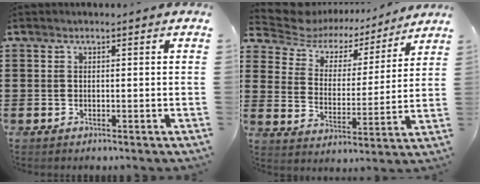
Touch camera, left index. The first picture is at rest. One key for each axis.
{"total": 6.2, "fx": 5.4, "fy": 2.5, "fz": 1.6, "tx": -0.062, "ty": -0.033, "tz": 0.092}